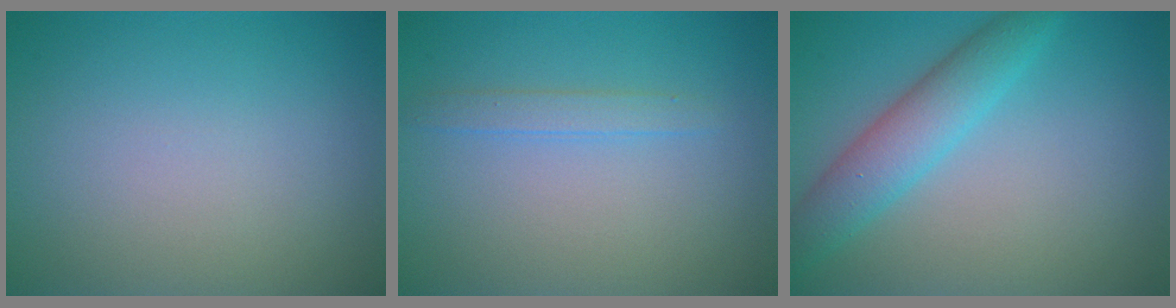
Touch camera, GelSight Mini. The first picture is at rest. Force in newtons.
{"total": 1.4, "press": 1.4, "slide": 0.1}
{"total": 4.4, "press": 4.3, "slide": 0.2}